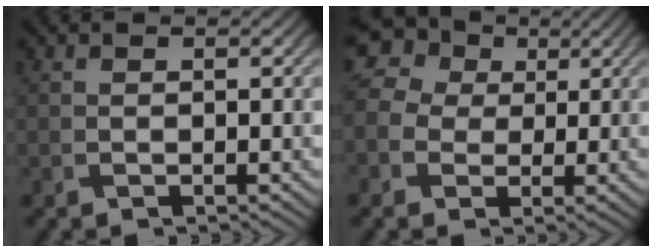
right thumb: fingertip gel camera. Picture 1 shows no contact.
{"total": 9.9, "force": [2.6, 8.5, 4.5], "torque": [-0.137, 0.033, 0.018]}